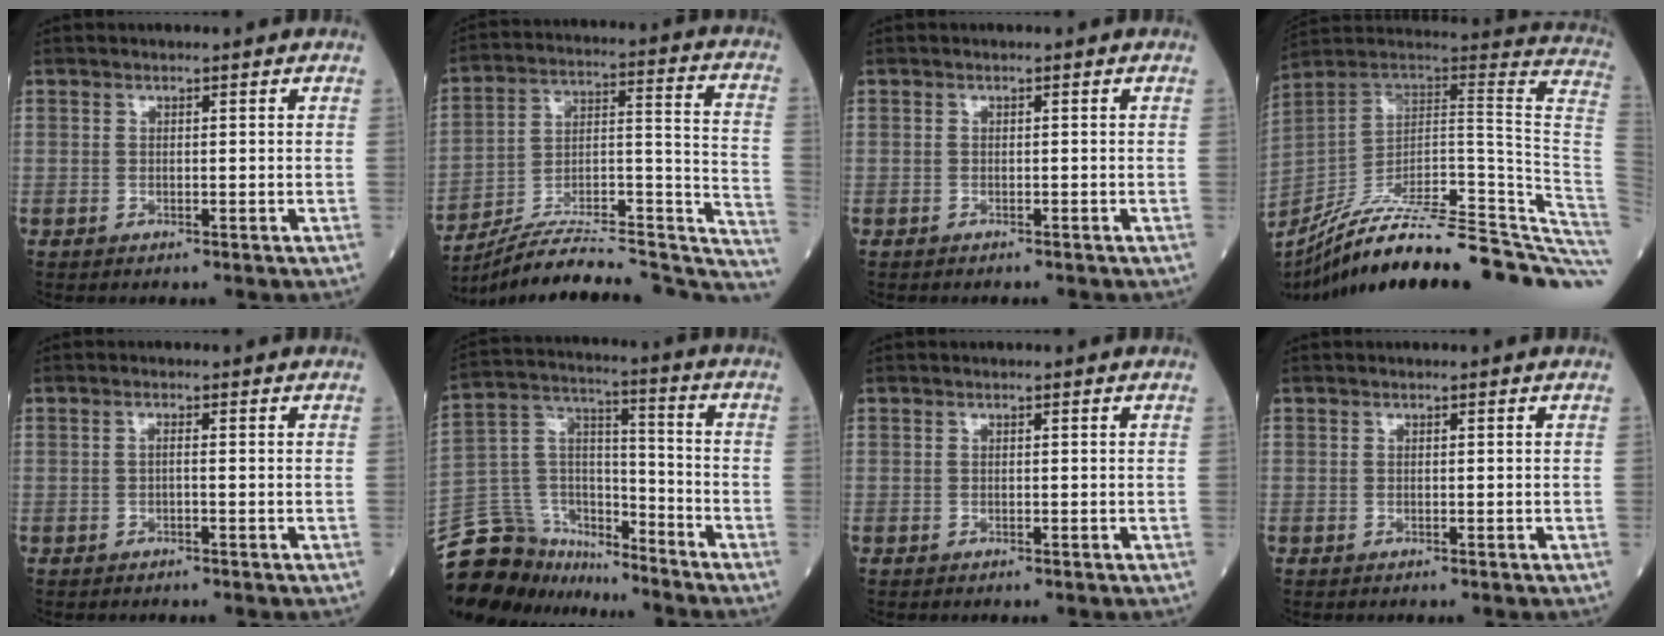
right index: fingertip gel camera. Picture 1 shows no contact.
{"total": 23.4, "force": [-20.2, 3.7, 11.2], "torque": [-0.135, 0.040, -0.316]}
{"total": 0.8, "force": [-0.7, 0.2, 0.2], "torque": [-0.006, -0.001, -0.011]}
{"total": 36.2, "force": [-29.9, 2.6, 20.3], "torque": [-0.171, -0.033, -0.414]}
{"total": 0.8, "force": [-0.2, 0.0, 0.7], "torque": [-0.016, 0.002, -0.006]}
{"total": 16.3, "force": [-14.3, 7.4, 2.9], "torque": [-0.071, 0.076, -0.243]}
{"total": 0.0}
{"total": 0.0}